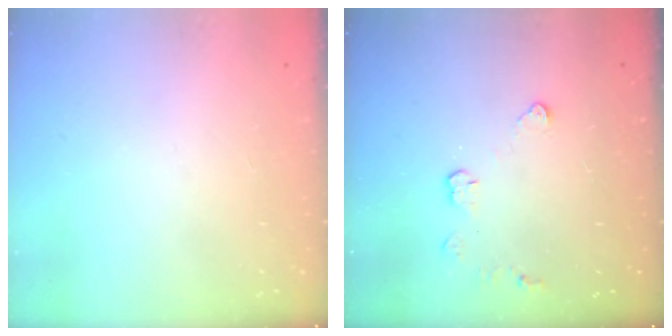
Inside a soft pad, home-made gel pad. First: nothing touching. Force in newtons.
{"total": 3.8, "press": 3.7, "slide": 0.4}